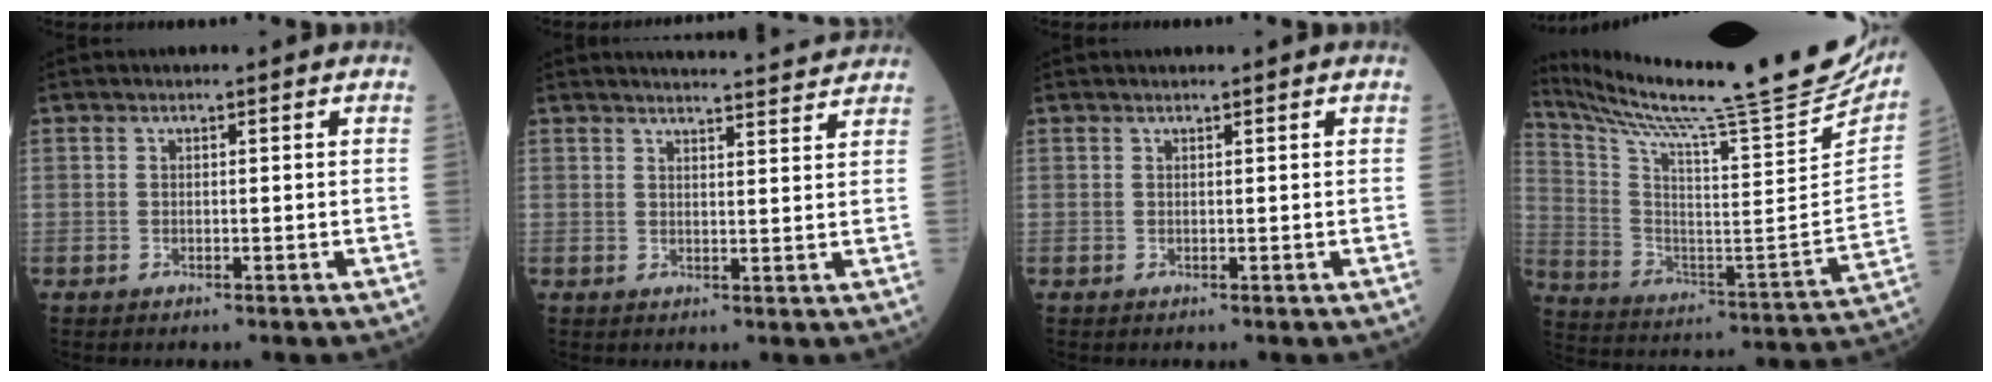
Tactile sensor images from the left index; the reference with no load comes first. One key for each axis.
{"total": 10.2, "fx": 10.0, "fy": 0.3, "fz": 2.2, "tx": -0.026, "ty": 0.001, "tz": 0.113}
{"total": 0.6, "fx": 0.6, "fy": -0.1, "fz": 0.3, "tx": -0.006, "ty": 0.004, "tz": 0.011}
{"total": 31.3, "fx": 27.1, "fy": 0.7, "fz": 15.7, "tx": -0.276, "ty": -0.086, "tz": 0.389}